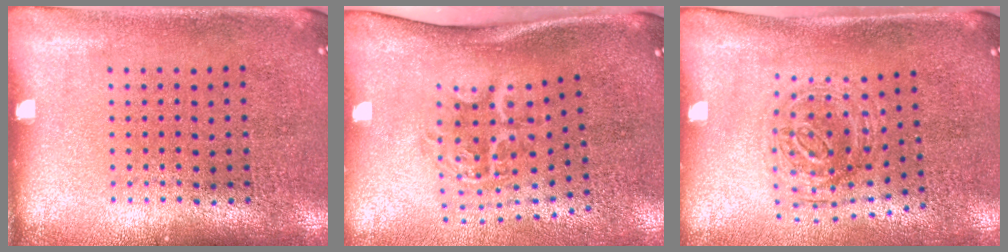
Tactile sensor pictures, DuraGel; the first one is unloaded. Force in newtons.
{"total": 2.0, "press": 1.3, "slide": 1.6}
{"total": 1.1, "press": 1.1, "slide": 0.3}